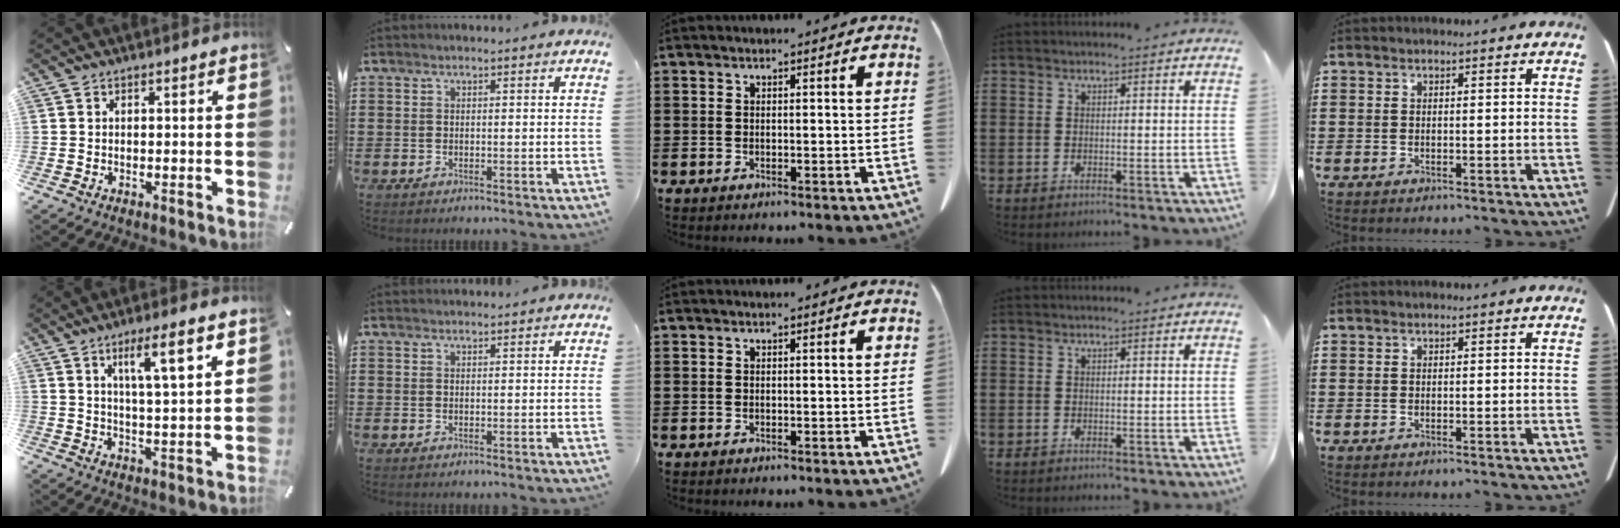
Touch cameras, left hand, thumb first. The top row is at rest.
{"thumb": {"total": 9.2, "force": [5.1, 1.3, 7.6], "torque": [-0.128, -0.018, 0.079]}, "index": {"total": 0.7, "force": [0.7, 0.0, 0.0], "torque": [-0.003, -0.001, 0.015]}}